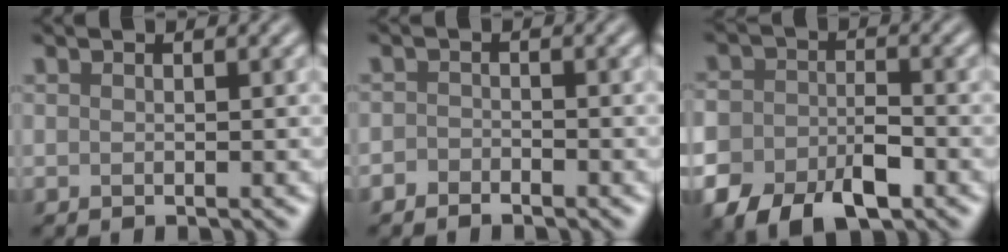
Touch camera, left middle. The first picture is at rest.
{"total": 1.1, "force": [-0.9, 0.5, 0.2], "torque": [-0.001, 0.002, -0.019]}
{"total": 7.1, "force": [-3.8, 4.1, 4.3], "torque": [-0.077, -0.010, -0.065]}